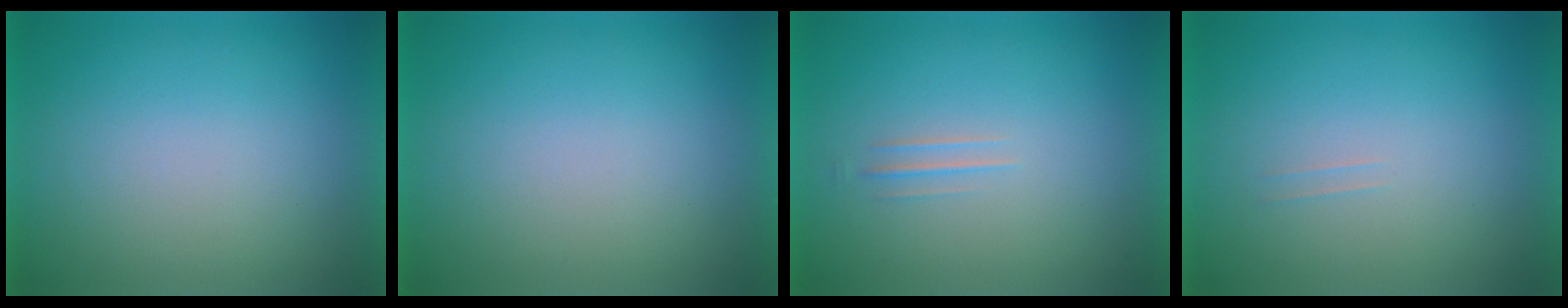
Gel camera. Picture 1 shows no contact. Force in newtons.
{"total": 0.0}
{"total": 1.3}
{"total": 1.0}